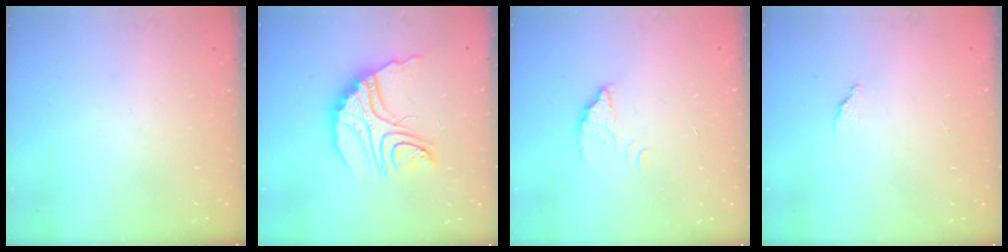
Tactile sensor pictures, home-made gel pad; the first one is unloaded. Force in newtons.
{"total": 14.3, "press": 14.2, "slide": 1.2}
{"total": 2.6, "press": 2.6, "slide": 0.2}
{"total": 2.0, "press": 2.0, "slide": 0.1}